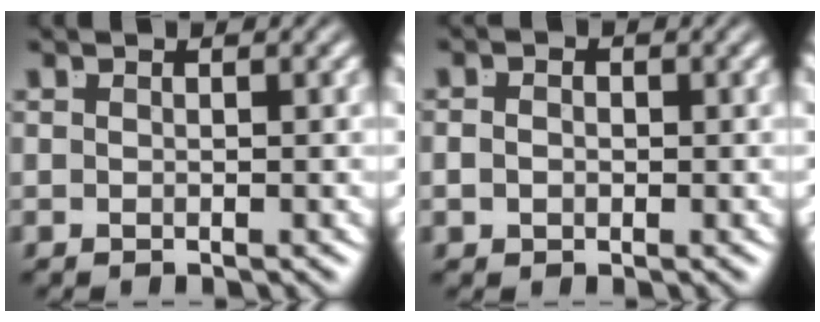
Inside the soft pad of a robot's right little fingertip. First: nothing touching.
{"total": 1.0, "force": [-0.5, 0.5, 0.7], "torque": [-0.018, -0.009, -0.003]}